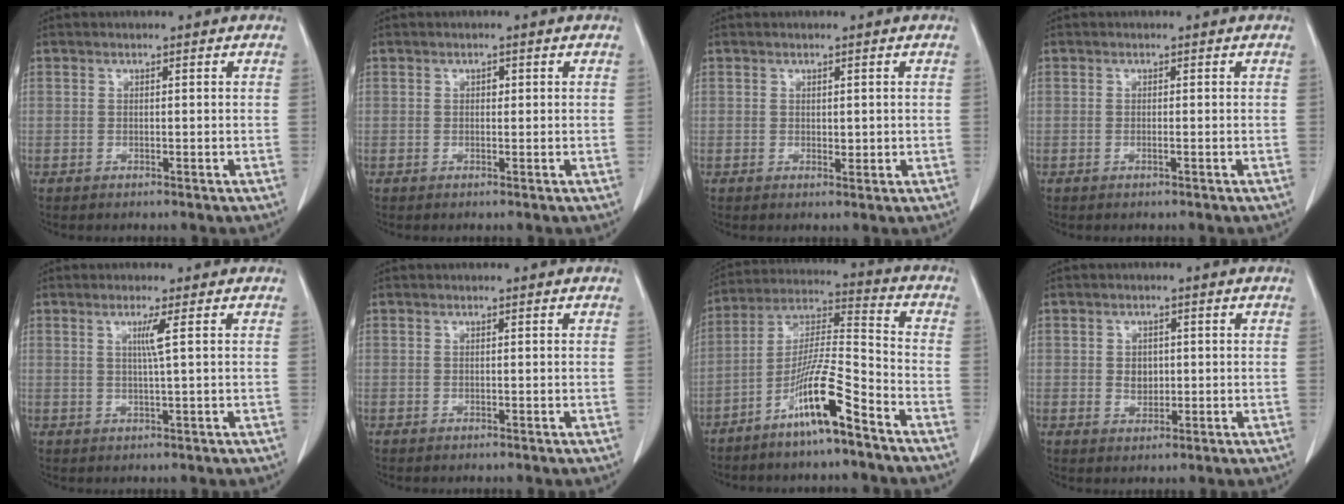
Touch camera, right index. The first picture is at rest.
{"total": 0.7, "force": [0.2, 0.5, 0.5], "torque": [-0.006, 0.002, 0.002]}
{"total": 1.2, "force": [0.1, 0.7, 1.0], "torque": [-0.013, -0.004, 0.005]}
{"total": 0.5, "force": [-0.2, -0.1, 0.5], "torque": [-0.009, -0.001, -0.002]}
{"total": 2.5, "force": [0.7, -0.8, 2.2], "torque": [-0.046, -0.004, 0.016]}
{"total": 0.0}
{"total": 12.0, "force": [-7.5, 0.5, 9.4], "torque": [-0.183, -0.005, -0.146]}
{"total": 2.6, "force": [0.1, 2.0, 1.6], "torque": [-0.023, 0.001, 0.005]}